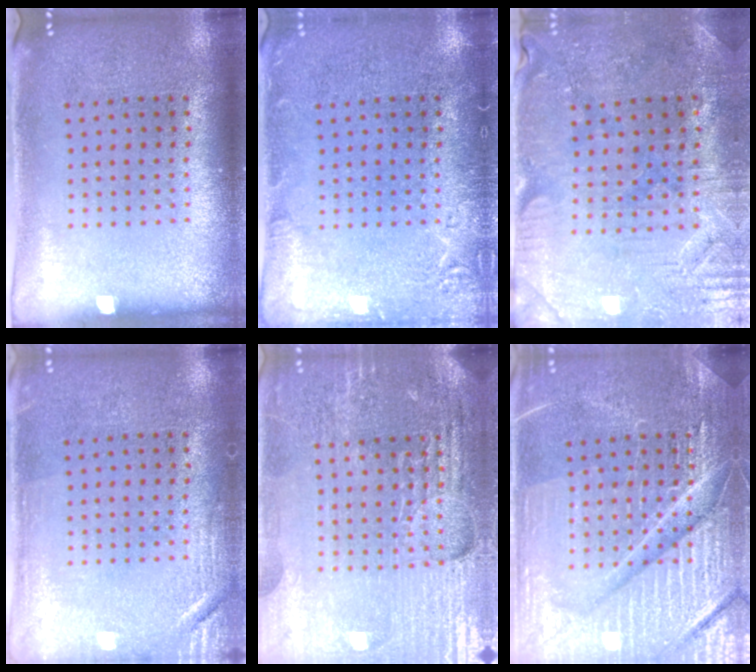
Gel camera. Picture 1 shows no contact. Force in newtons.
{"total": 2.0, "press": 2.0, "slide": 0.4}
{"total": 0.9, "press": 0.8, "slide": 0.4}
{"total": 2.1, "press": 2.0, "slide": 0.4}
{"total": 4.9, "press": 4.6, "slide": 1.7}
{"total": 7.2, "press": 7.2, "slide": 0.9}